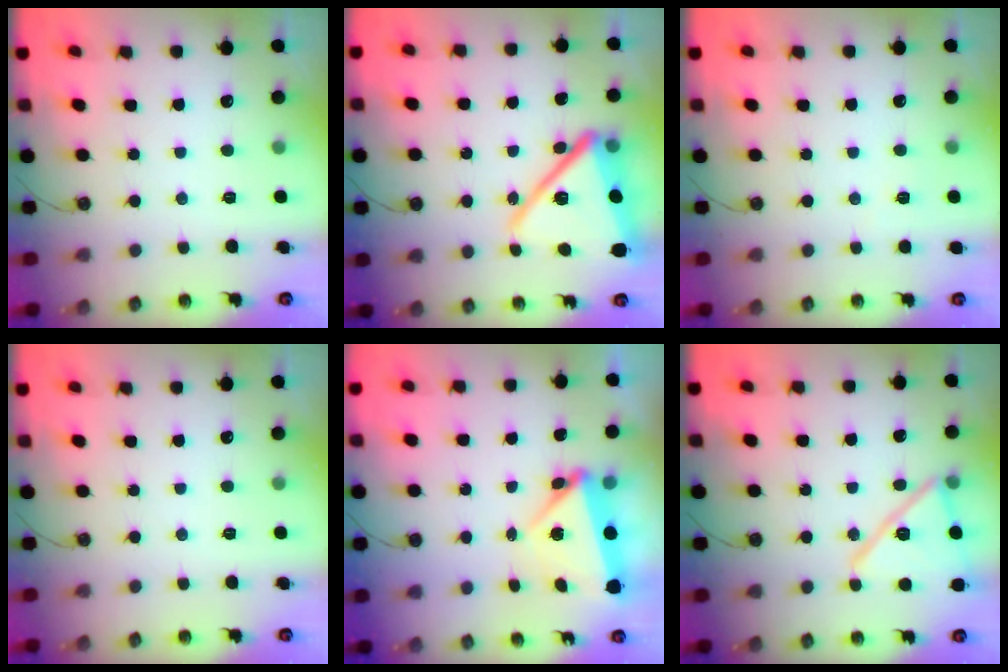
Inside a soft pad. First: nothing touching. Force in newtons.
{"total": 21.8, "press": 21.7, "slide": 1.9}
{"total": 2.9, "press": 2.1, "slide": 2.1}
{"total": 0.0}
{"total": 6.2, "press": 6.1, "slide": 1.2}
{"total": 14.9, "press": 14.7, "slide": 2.5}